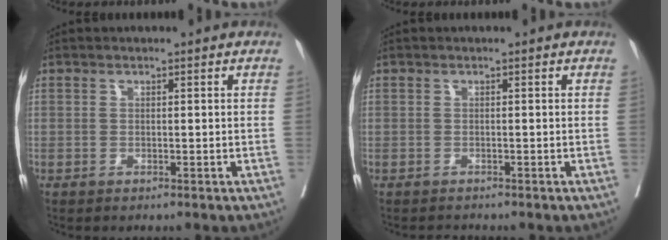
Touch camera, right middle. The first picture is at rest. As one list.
[{"total": 0.8, "force": [-0.7, 0.2, -0.2], "torque": [-0.006, -0.006, -0.013]}]